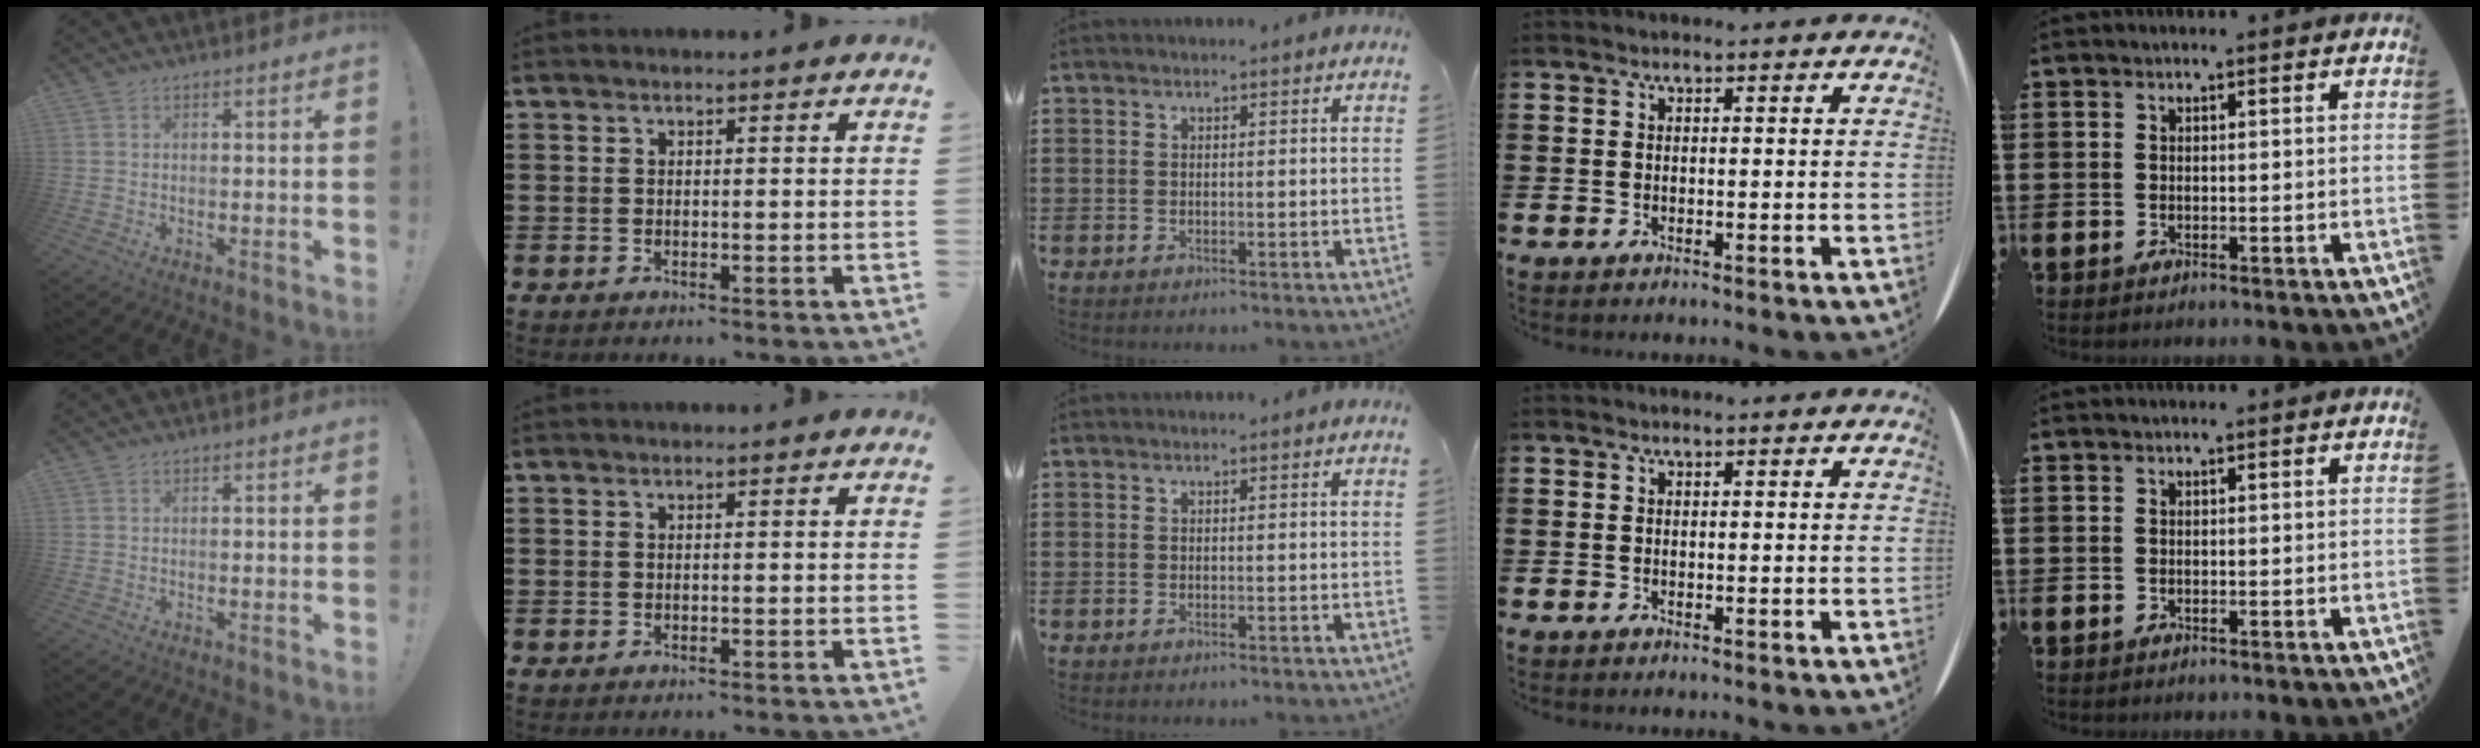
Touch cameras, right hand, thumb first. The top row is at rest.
{}